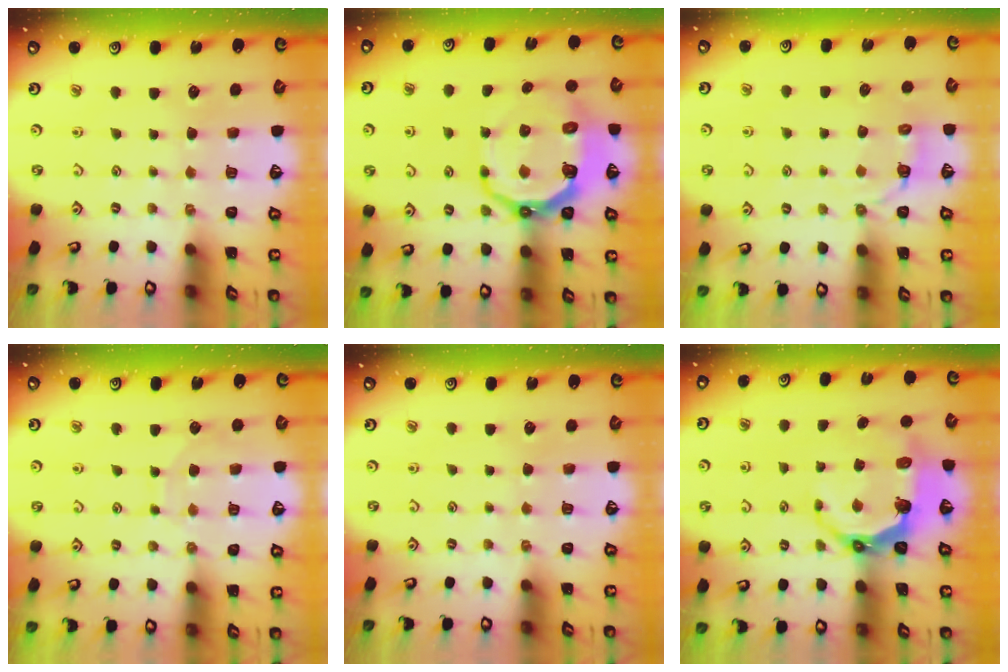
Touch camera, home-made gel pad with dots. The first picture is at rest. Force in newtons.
{"total": 13.2, "press": 12.4, "slide": 4.4}
{"total": 3.0, "press": 1.6, "slide": 2.5}
{"total": 6.4, "press": 6.4, "slide": 0.1}
{"total": 0.0}
{"total": 7.3, "press": 5.9, "slide": 4.3}